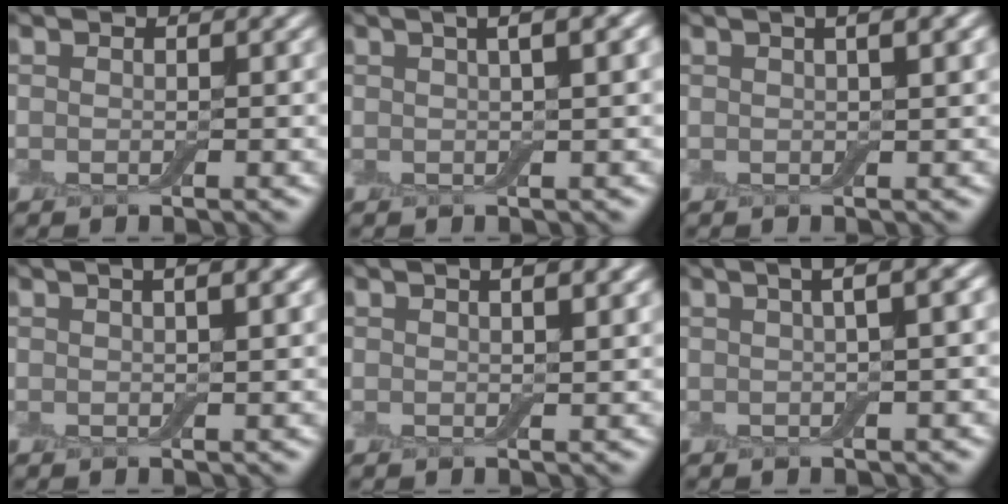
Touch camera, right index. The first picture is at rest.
{"total": 5.9, "force": [2.4, 2.4, 4.8], "torque": [-0.036, 0.027, 0.004]}
{"total": 4.2, "force": [1.9, 1.6, 3.4], "torque": [-0.022, 0.014, 0.004]}
{"total": 4.2, "force": [2.0, 1.6, 3.4], "torque": [-0.021, 0.013, 0.005]}
{"total": 2.9, "force": [1.5, 0.8, 2.3], "torque": [-0.021, 0.005, 0.016]}
{"total": 6.3, "force": [2.2, 2.5, 5.4], "torque": [-0.040, 0.025, 0.006]}